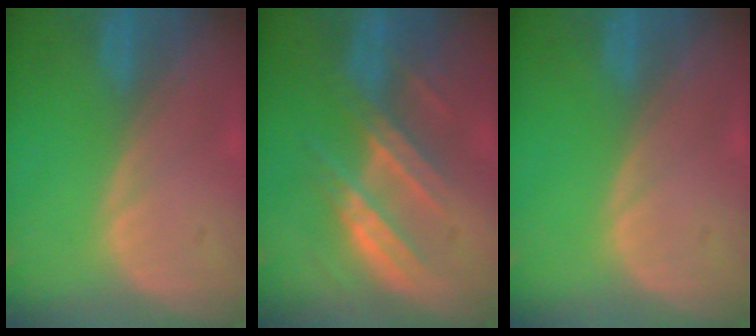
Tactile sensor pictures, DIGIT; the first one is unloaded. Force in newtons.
{"total": 7.7, "press": 7.2, "slide": 2.8}
{"total": 0.0}